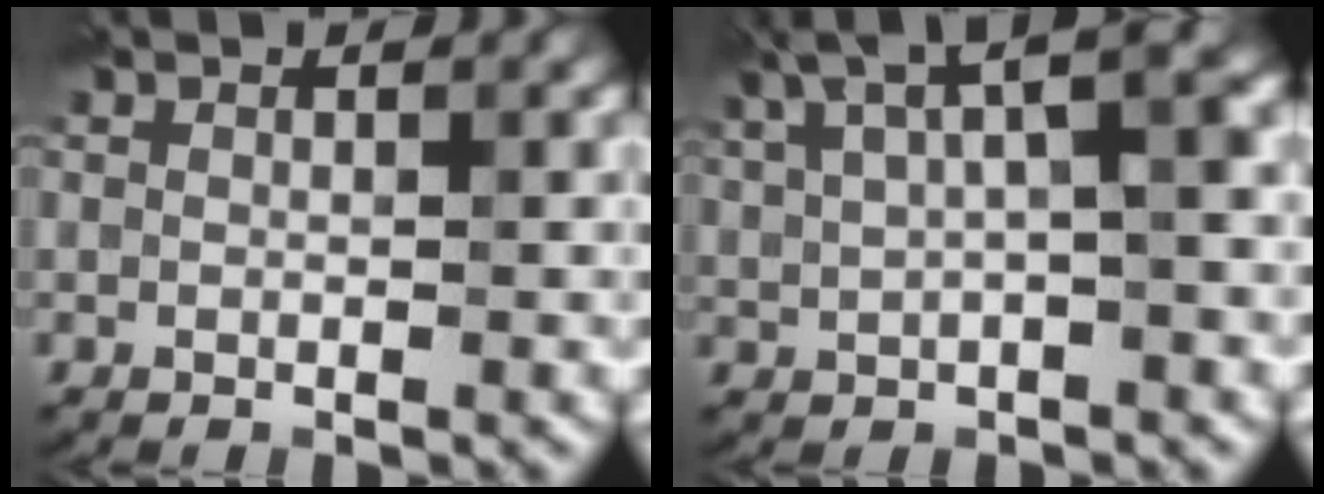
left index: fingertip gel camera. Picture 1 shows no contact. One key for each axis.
{"total": 8.6, "fx": 4.1, "fy": 2.8, "fz": 7.0, "tx": -0.142, "ty": 0.030, "tz": 0.073}